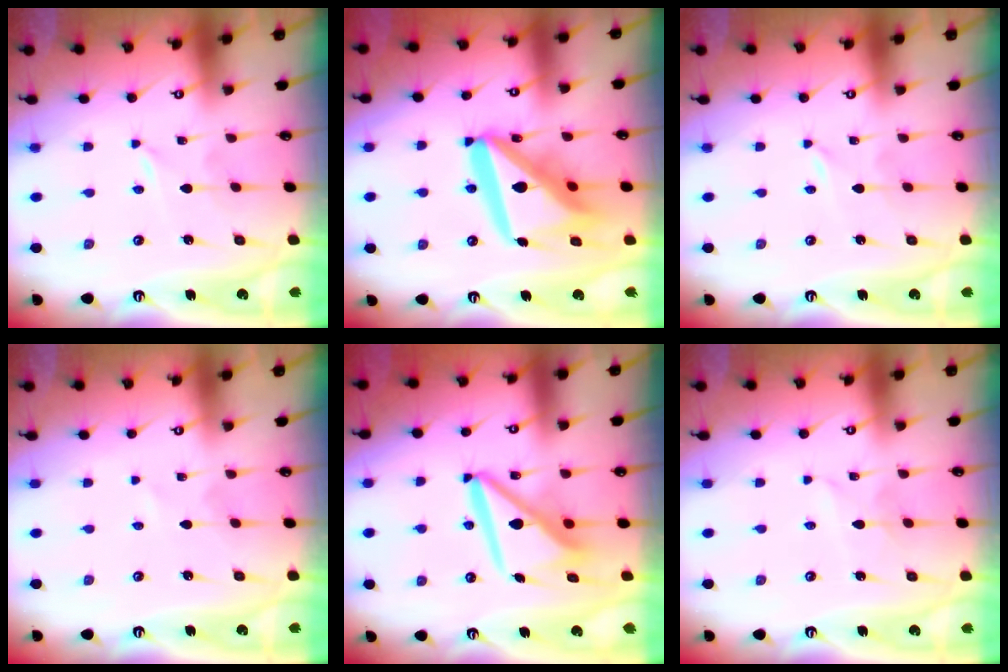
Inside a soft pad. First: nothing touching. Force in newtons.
{"total": 20.2, "press": 20.1, "slide": 2.6}
{"total": 0.0}
{"total": 0.0}
{"total": 12.1, "press": 12.1, "slide": 1.2}
{"total": 3.1, "press": 3.1, "slide": 0.3}